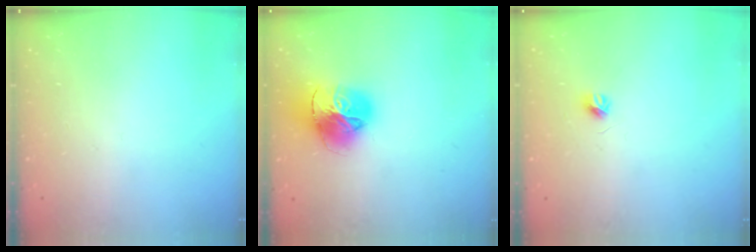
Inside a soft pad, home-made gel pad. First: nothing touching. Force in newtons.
{"total": 18.4, "press": 18.3, "slide": 2.2}
{"total": 3.6, "press": 3.6, "slide": 0.4}